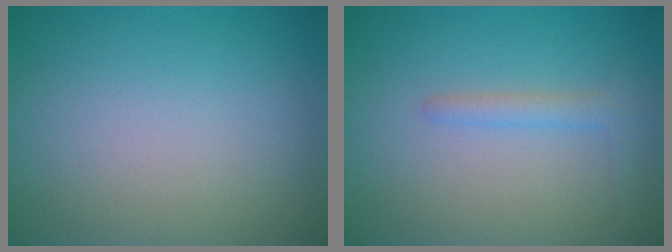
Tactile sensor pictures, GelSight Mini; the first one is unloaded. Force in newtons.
{"total": 1.6, "press": 1.6, "slide": 0.1}